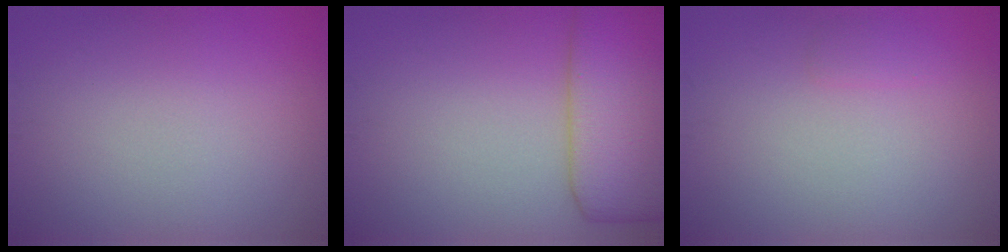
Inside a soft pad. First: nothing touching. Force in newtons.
{"total": 6.7, "press": 6.7, "slide": 0.2}
{"total": 0.8, "press": 0.8, "slide": 0.1}